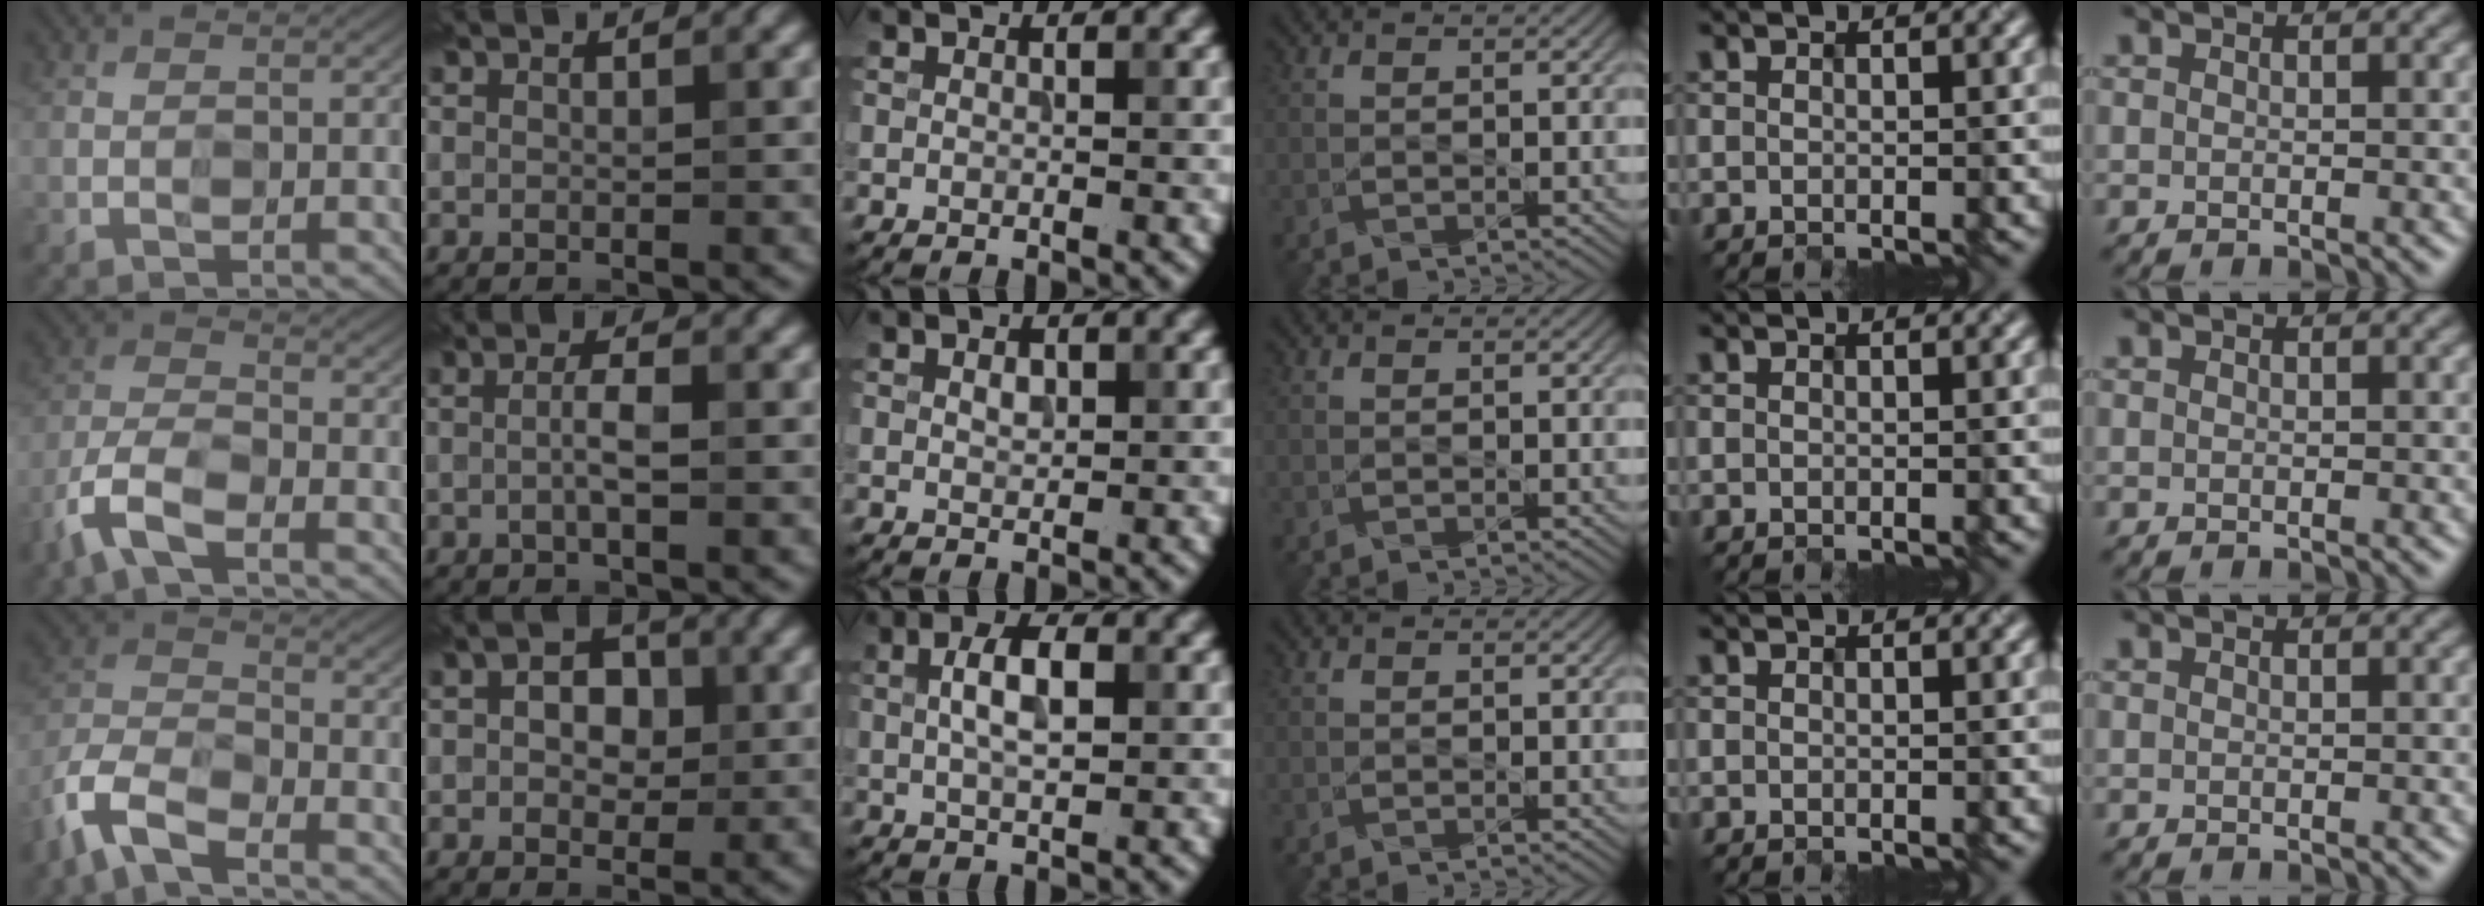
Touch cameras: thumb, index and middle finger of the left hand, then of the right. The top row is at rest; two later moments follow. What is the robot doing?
{"motion": "insert", "object": "file holder"}